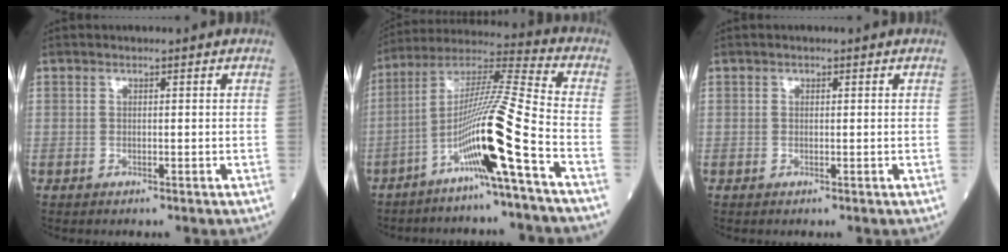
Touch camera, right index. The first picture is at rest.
{"total": 14.0, "force": [-6.1, -2.1, 12.5], "torque": [-0.235, -0.002, -0.122]}
{"total": 0.0}